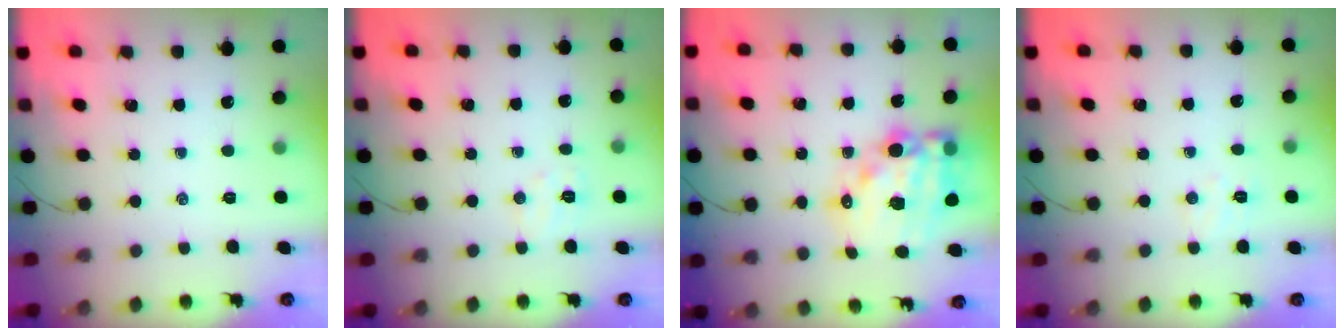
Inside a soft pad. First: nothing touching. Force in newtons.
{"total": 5.6, "press": 5.4, "slide": 1.2}
{"total": 18.3, "press": 17.8, "slide": 4.1}
{"total": 4.2, "press": 4.1, "slide": 0.9}